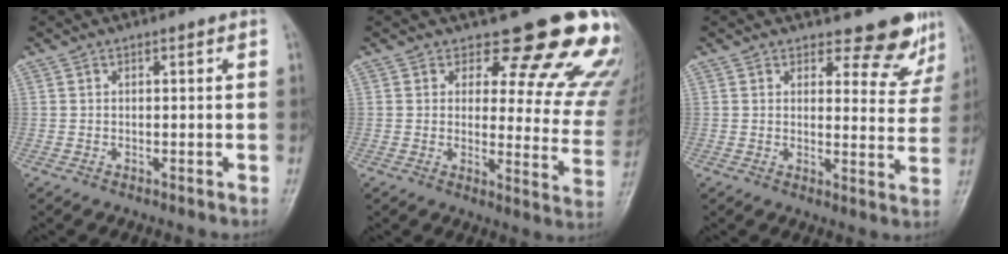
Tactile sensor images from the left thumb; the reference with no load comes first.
{"total": 17.9, "force": [14.5, 6.9, 8.1], "torque": [-0.043, -0.105, 0.152]}
{"total": 8.2, "force": [7.4, 3.2, 1.7], "torque": [0.016, -0.064, 0.077]}